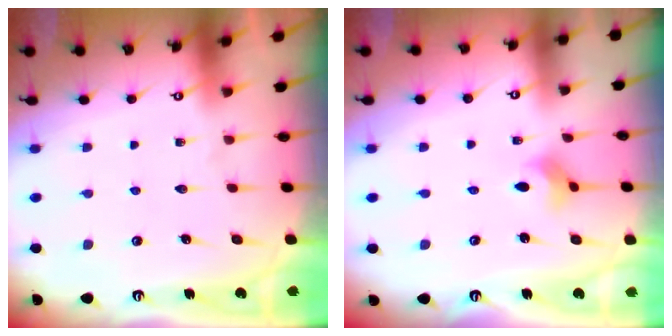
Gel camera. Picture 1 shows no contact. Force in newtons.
{"total": 3.2, "press": 3.2, "slide": 0.3}